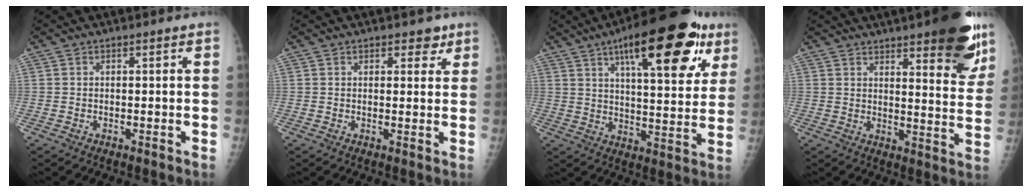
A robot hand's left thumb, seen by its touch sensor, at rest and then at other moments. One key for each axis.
{"total": 2.8, "fx": 1.8, "fy": 1.6, "fz": 1.5, "tx": 0.002, "ty": -0.007, "tz": 0.020}
{"total": 23.7, "fx": 11.9, "fy": 7.9, "fz": 18.9, "tx": -0.247, "ty": -0.023, "tz": 0.172}
{"total": 17.5, "fx": 11.1, "fy": 4.5, "fz": 12.6, "tx": -0.131, "ty": -0.062, "tz": 0.140}